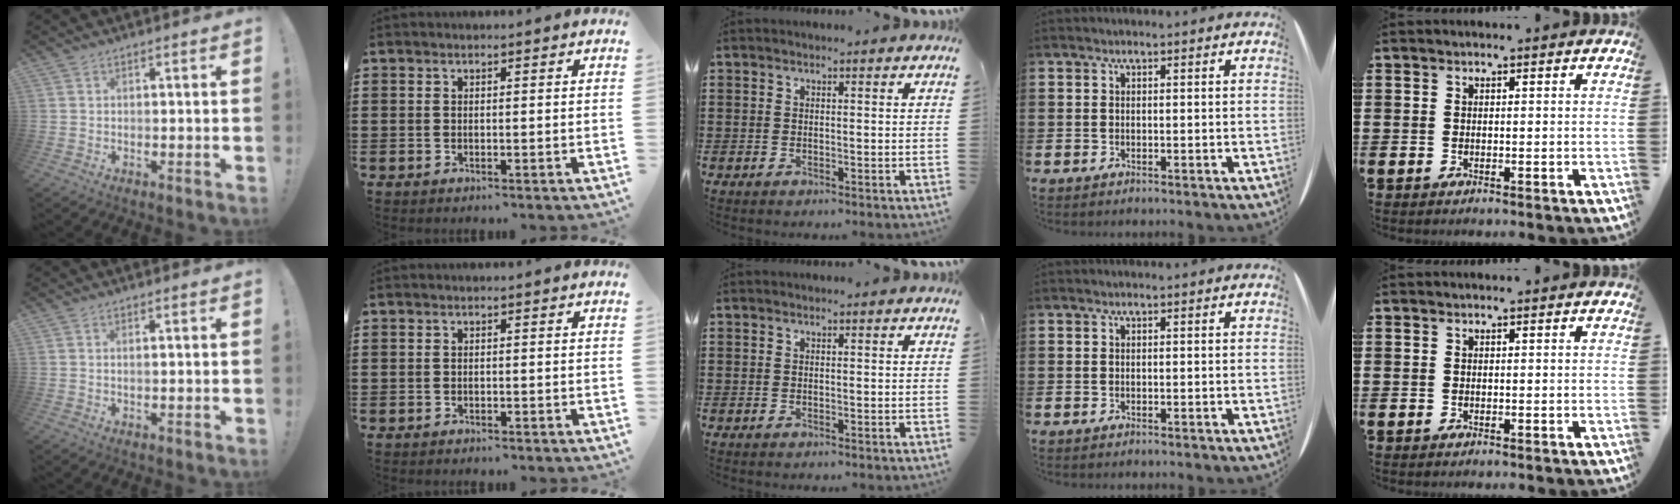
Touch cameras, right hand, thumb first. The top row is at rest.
{"thumb": {"total": 0.9, "force": [0.3, -0.1, 0.8], "torque": [-0.015, -0.002, 0.005]}, "index": {"total": 0.6, "force": [-0.5, 0.2, 0.1], "torque": [-0.004, 0.000, -0.011]}}